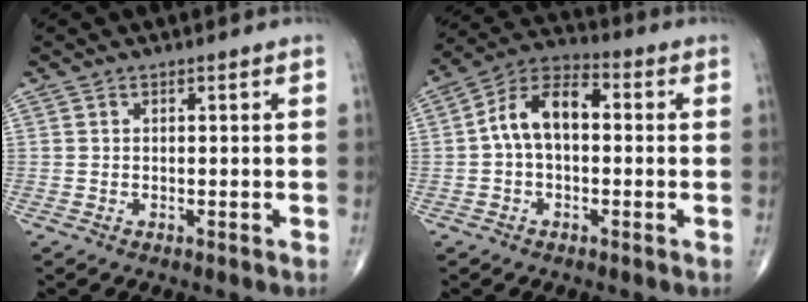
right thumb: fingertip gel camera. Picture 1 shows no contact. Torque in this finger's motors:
{"motor_torque": [0.08, 0.09, 0.19, -0.04, 0.29]}